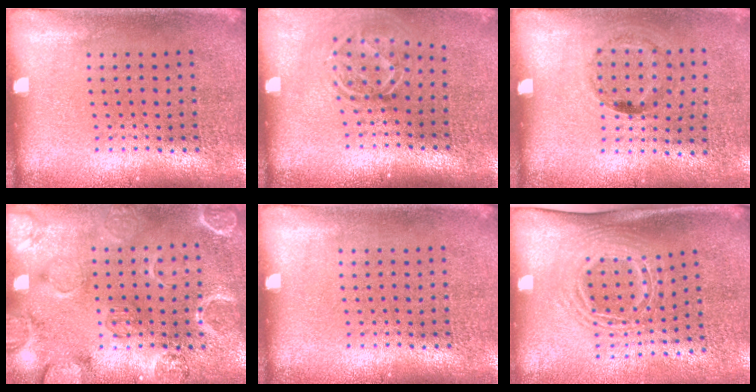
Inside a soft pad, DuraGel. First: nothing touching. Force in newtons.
{"total": 1.6, "press": 1.1, "slide": 1.2}
{"total": 1.3, "press": 0.7, "slide": 1.1}
{"total": 2.3, "press": 2.3, "slide": 0.4}
{"total": 0.0}
{"total": 1.7, "press": 1.2, "slide": 1.1}